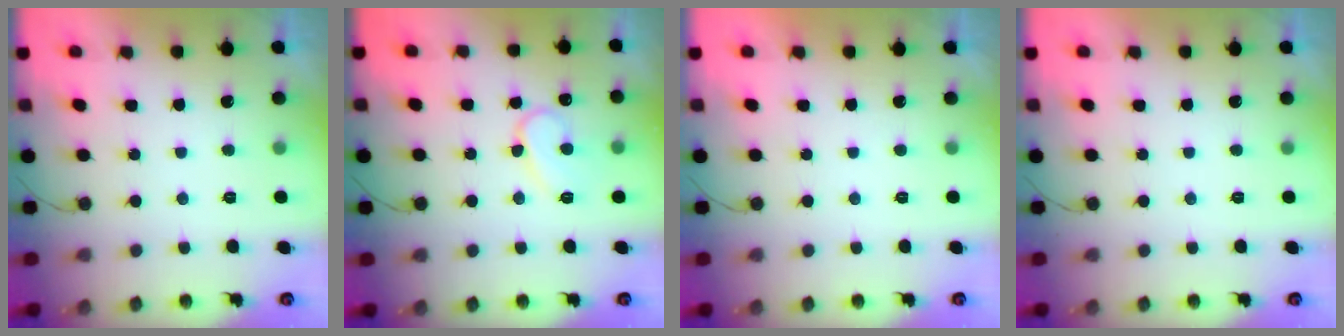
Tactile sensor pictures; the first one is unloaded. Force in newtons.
{"total": 9.4, "press": 9.4, "slide": 1.0}
{"total": 1.8, "press": 1.8, "slide": 0.0}
{"total": 0.0}